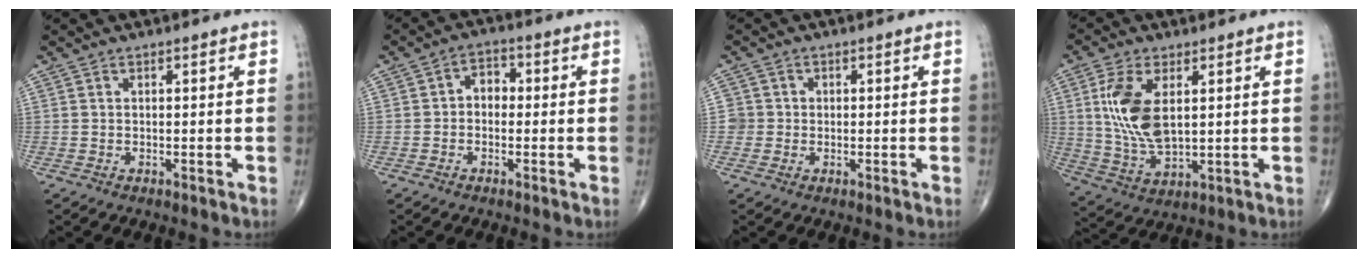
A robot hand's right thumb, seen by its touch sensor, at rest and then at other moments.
{"total": 3.9, "force": [-0.3, 3.0, 2.5], "torque": [-0.018, 0.018, -0.018]}
{"total": 2.5, "force": [-0.2, 2.5, 0.0], "torque": [0.022, 0.009, -0.007]}
{"total": 12.0, "force": [2.8, 6.2, 10.0], "torque": [-0.200, -0.015, 0.061]}